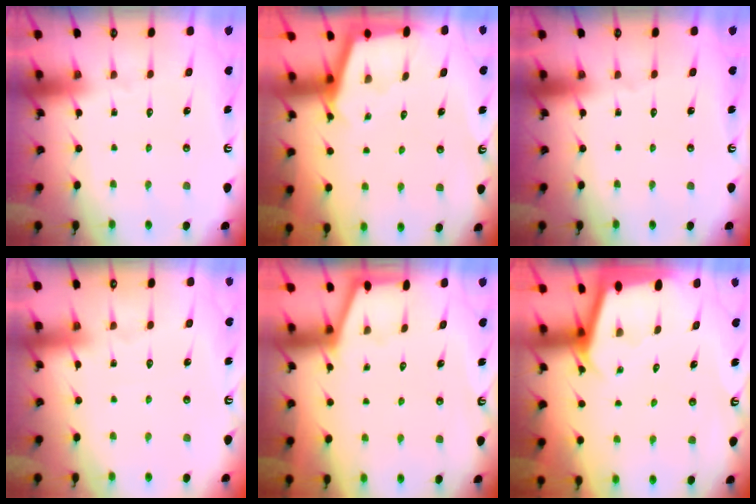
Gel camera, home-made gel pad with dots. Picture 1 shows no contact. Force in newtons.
{"total": 2.4, "press": 2.4, "slide": 0.2}
{"total": 0.0}
{"total": 4.1, "press": 4.0, "slide": 0.6}
{"total": 1.2, "press": 1.1, "slide": 0.3}
{"total": 2.0, "press": 2.0, "slide": 0.1}